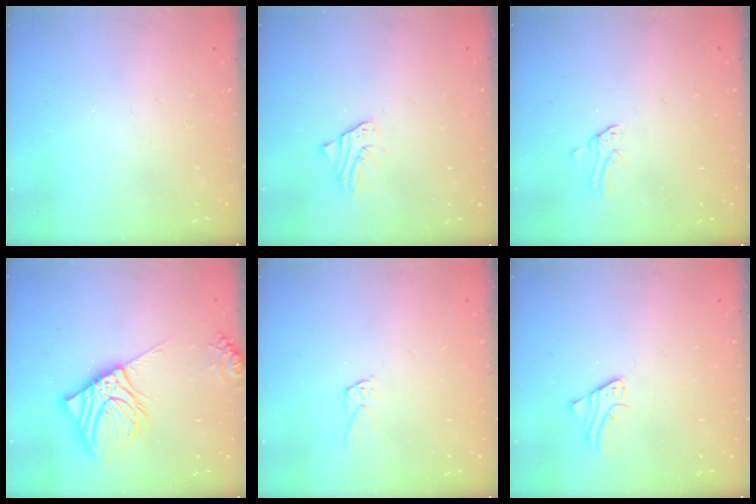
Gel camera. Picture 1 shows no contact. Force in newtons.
{"total": 2.6, "press": 2.6, "slide": 0.1}
{"total": 0.0}
{"total": 16.0, "press": 15.6, "slide": 3.1}
{"total": 4.7, "press": 4.7, "slide": 0.1}
{"total": 1.9, "press": 1.9, "slide": 0.1}